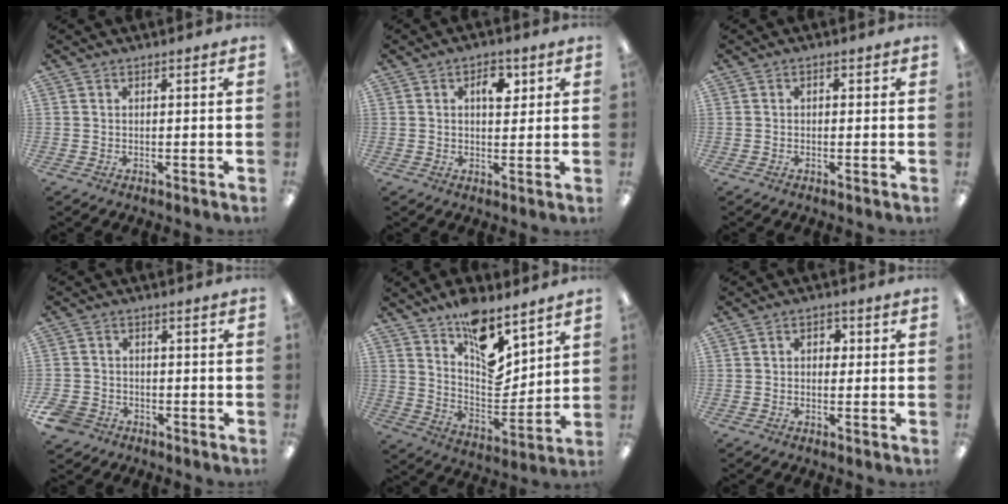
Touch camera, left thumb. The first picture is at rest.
{"total": 5.3, "force": [2.1, 2.9, 3.9], "torque": [-0.044, -0.009, 0.027]}
{"total": 1.1, "force": [-0.4, 0.7, 0.7], "torque": [-0.012, 0.005, -0.009]}
{"total": 3.7, "force": [-2.6, 2.4, 1.0], "torque": [-0.035, 0.006, -0.055]}
{"total": 13.1, "force": [9.2, 5.4, 7.6], "torque": [-0.109, -0.069, 0.162]}
{"total": 2.9, "force": [-0.1, 2.0, 2.0], "torque": [-0.024, 0.005, -0.008]}